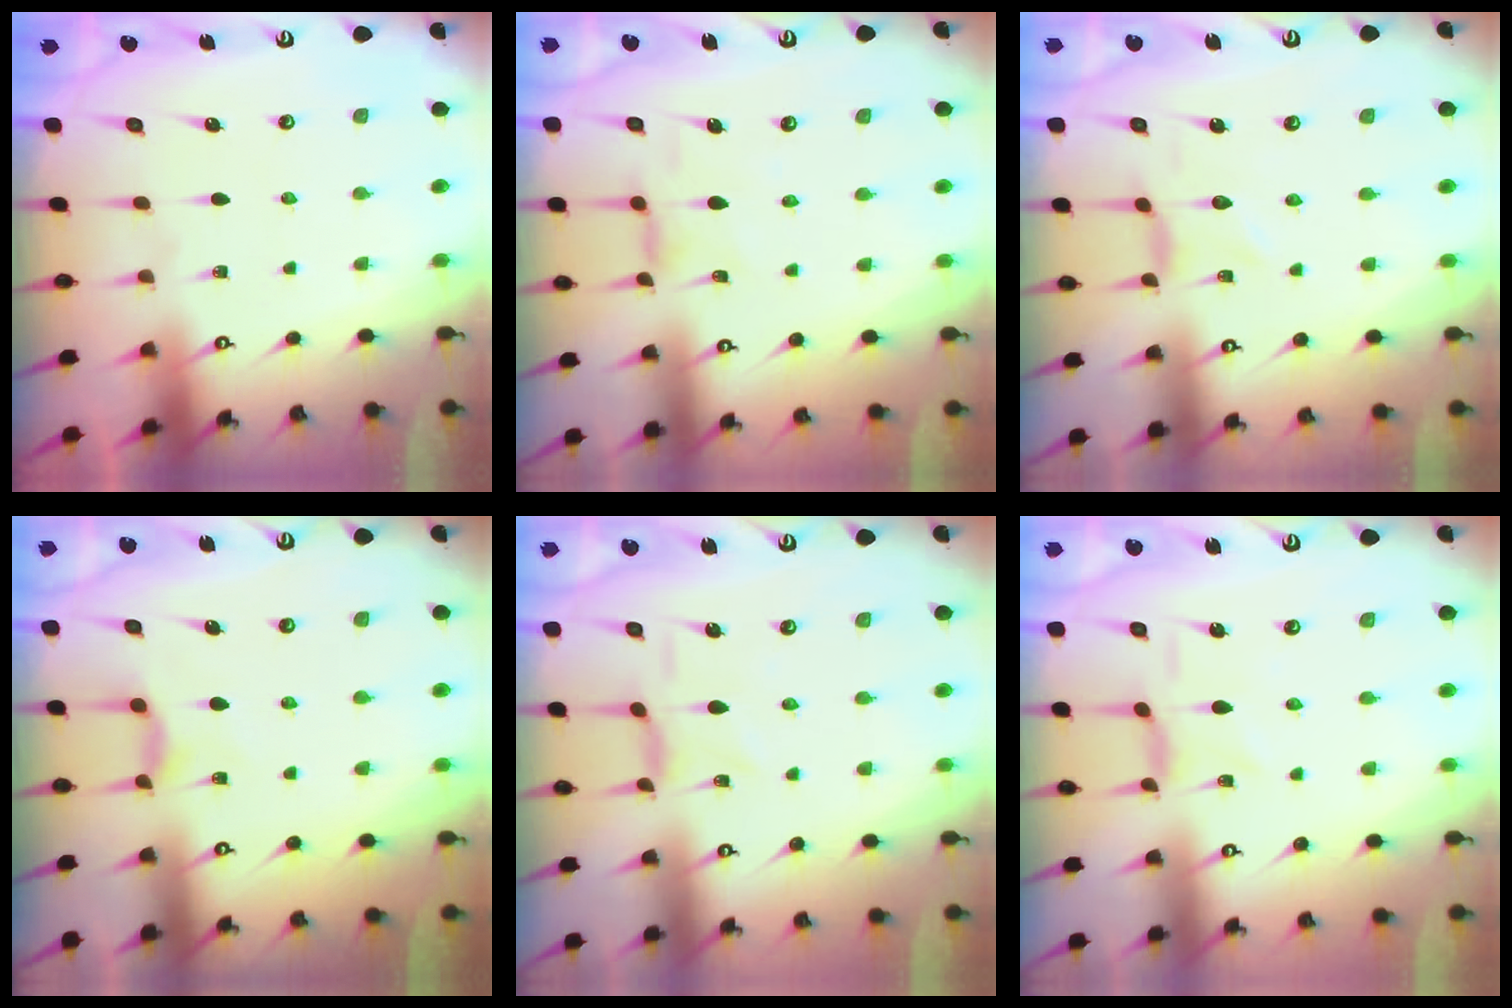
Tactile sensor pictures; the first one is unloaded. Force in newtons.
{"total": 2.1, "press": 2.1, "slide": 0.5}
{"total": 0.0}
{"total": 6.2, "press": 6.2, "slide": 0.6}
{"total": 0.8, "press": 0.7, "slide": 0.4}
{"total": 0.8, "press": 0.7, "slide": 0.4}